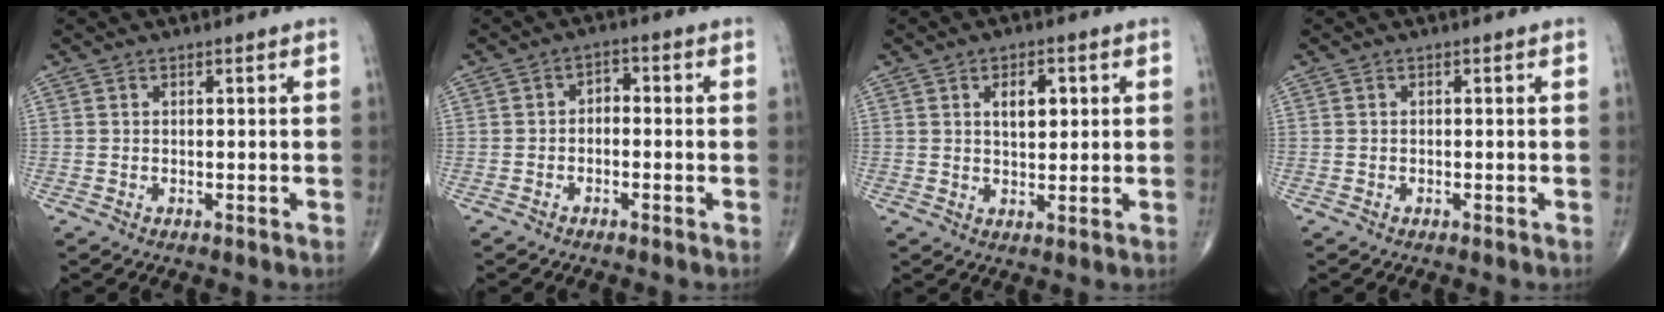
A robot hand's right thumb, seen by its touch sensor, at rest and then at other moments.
{"total": 2.5, "force": [-0.5, 1.7, 1.7], "torque": [-0.014, 0.017, -0.019]}
{"total": 5.2, "force": [1.7, 2.9, 4.0], "torque": [-0.046, -0.007, 0.025]}
{"total": 0.0}